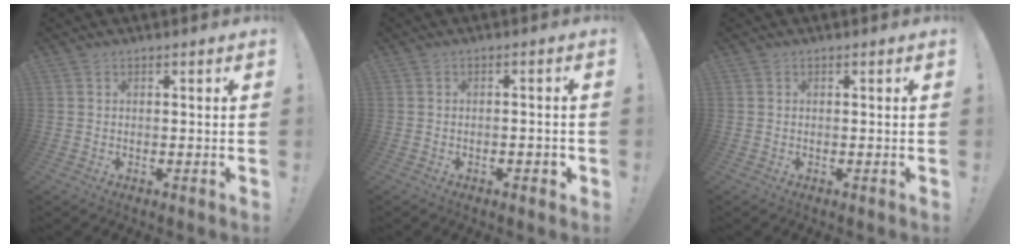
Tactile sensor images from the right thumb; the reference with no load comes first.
{"total": 1.3, "force": [-0.8, 0.8, 0.6], "torque": [-0.015, 0.009, -0.011]}
{"total": 0.0}